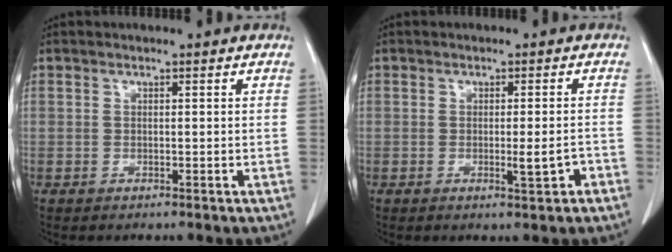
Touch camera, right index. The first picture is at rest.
{"total": 3.1, "force": [-1.2, 0.3, 2.8], "torque": [-0.040, -0.002, -0.017]}